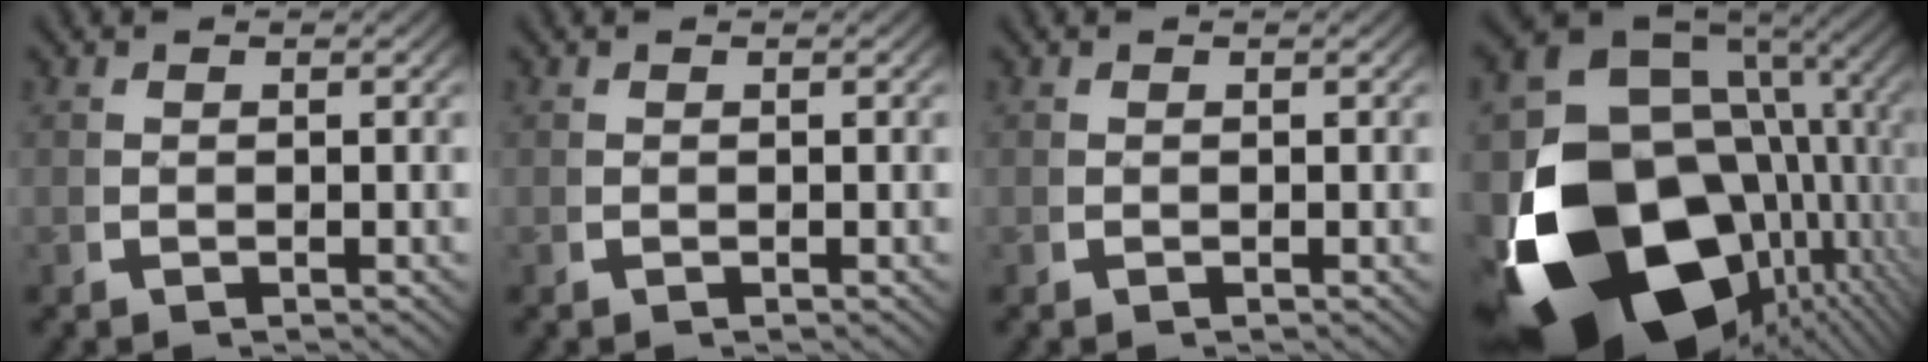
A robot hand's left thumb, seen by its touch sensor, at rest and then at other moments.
{"total": 0.0}
{"total": 0.0}
{"total": 29.9, "force": [-7.3, 20.5, 20.5], "torque": [-0.386, -0.094, -0.089]}